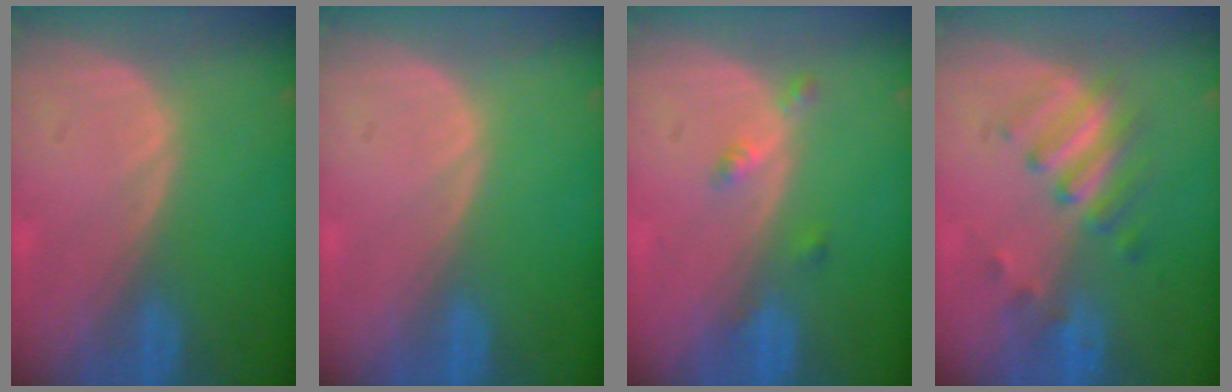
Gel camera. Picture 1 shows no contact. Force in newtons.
{"total": 0.0}
{"total": 2.4, "press": 2.0, "slide": 1.3}
{"total": 5.4, "press": 5.3, "slide": 1.0}